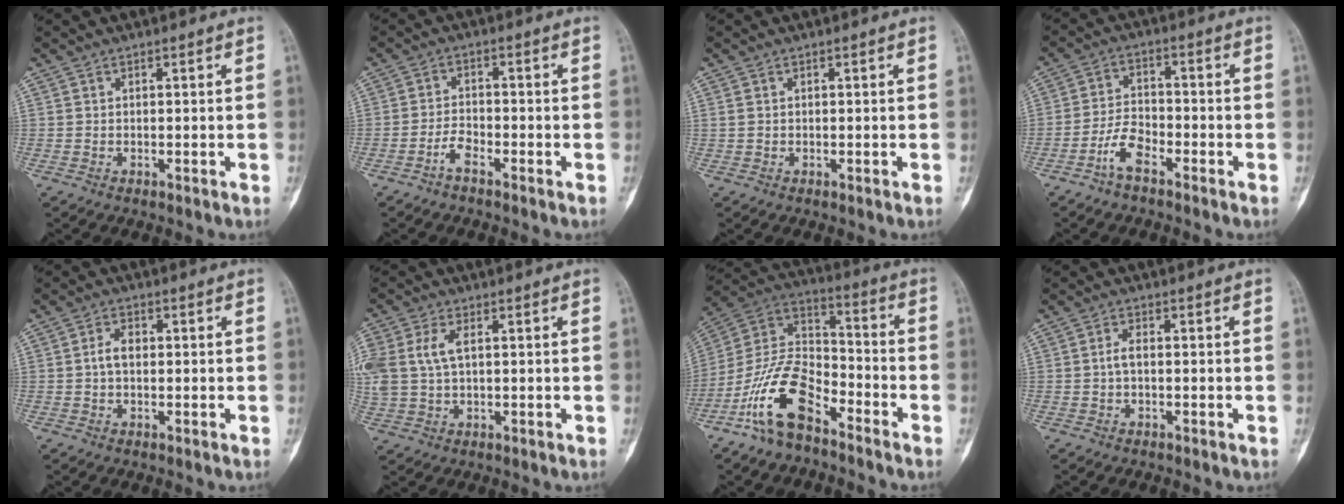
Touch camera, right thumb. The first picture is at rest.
{"total": 3.0, "force": [-2.2, 1.1, 1.7], "torque": [-0.030, 0.018, -0.046]}
{"total": 0.9, "force": [0.3, 0.7, 0.5], "torque": [-0.012, 0.005, 0.008]}
{"total": 5.5, "force": [-3.6, 2.4, 3.4], "torque": [-0.062, 0.027, -0.073]}
{"total": 2.8, "force": [0.0, 1.8, 2.2], "torque": [-0.039, 0.009, -0.004]}
{"total": 10.2, "force": [2.2, 6.1, 7.8], "torque": [-0.209, 0.011, 0.048]}
{"total": 15.2, "force": [-9.3, 7.4, 9.5], "torque": [-0.172, 0.074, -0.187]}
{"total": 1.7, "force": [-0.3, 0.7, 1.5], "torque": [-0.027, 0.004, -0.007]}